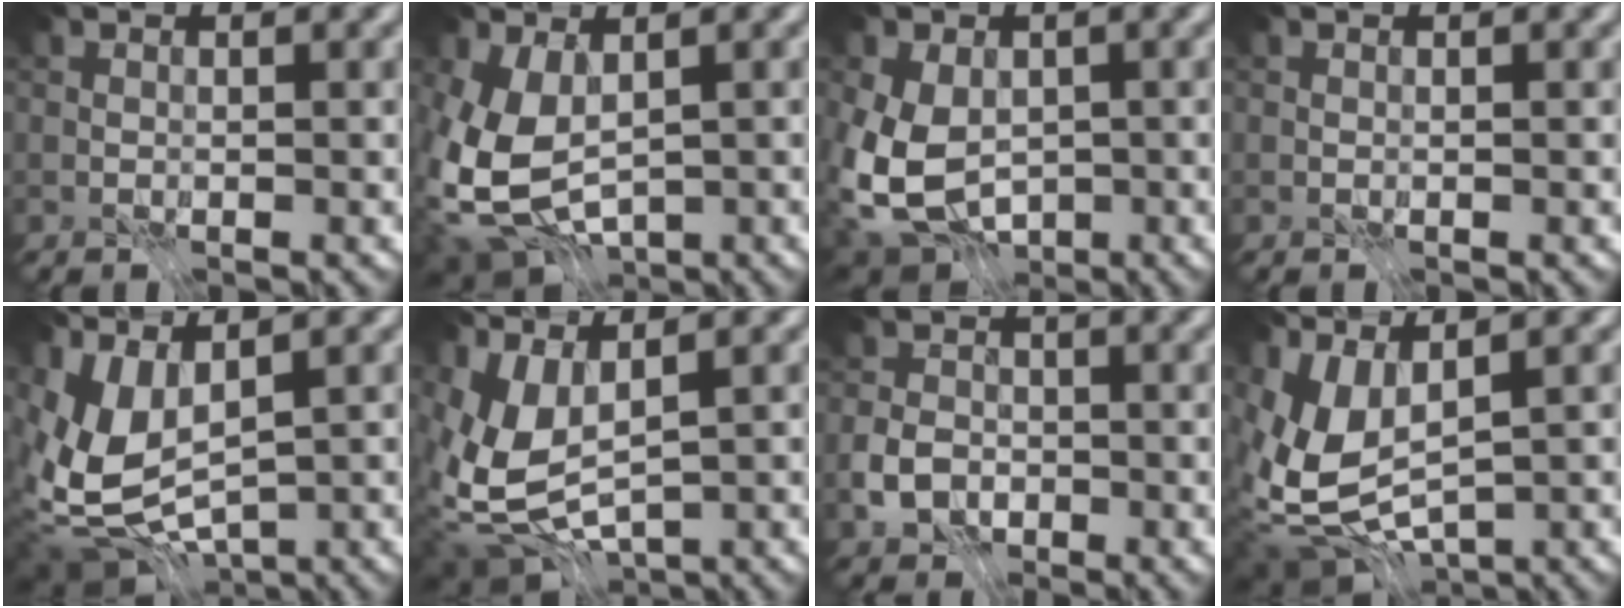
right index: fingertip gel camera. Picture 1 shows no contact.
{"total": 7.2, "force": [-0.2, 4.6, 5.5], "torque": [-0.125, -0.021, 0.000]}
{"total": 8.4, "force": [-1.2, 6.1, 5.6], "torque": [-0.125, -0.021, -0.025]}
{"total": 0.0}
{"total": 8.9, "force": [-1.8, 5.0, 7.1], "torque": [-0.169, -0.016, -0.015]}
{"total": 7.5, "force": [-0.4, 4.2, 6.2], "torque": [-0.148, -0.017, 0.012]}
{"total": 3.1, "force": [-1.6, 2.3, 1.2], "torque": [-0.016, 0.001, -0.038]}
{"total": 8.2, "force": [-1.1, 4.5, 6.7], "torque": [-0.162, -0.015, 0.001]}